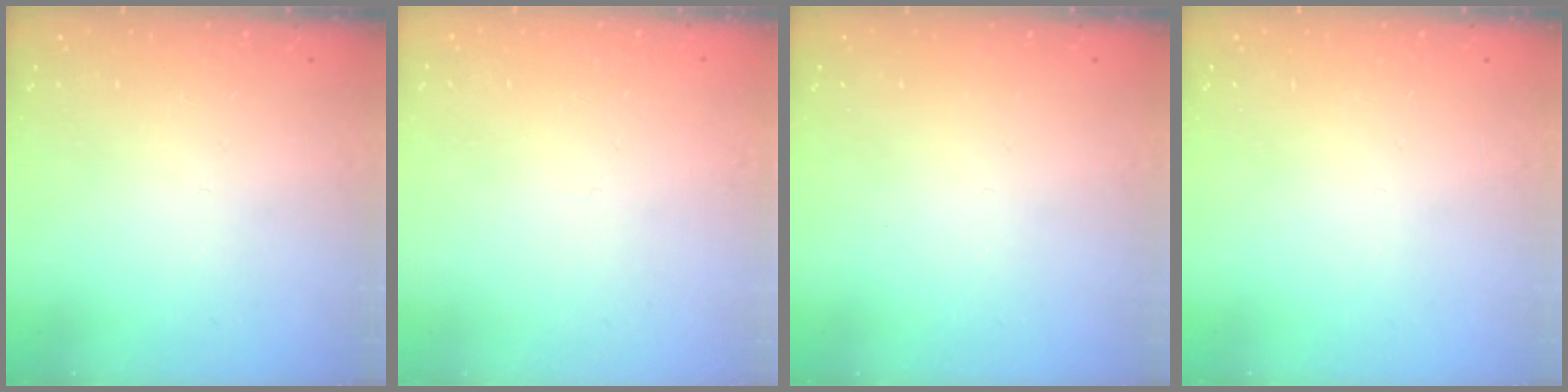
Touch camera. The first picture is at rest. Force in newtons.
{"total": 2.7, "press": 2.7, "slide": 0.3}
{"total": 0.0}
{"total": 0.0}